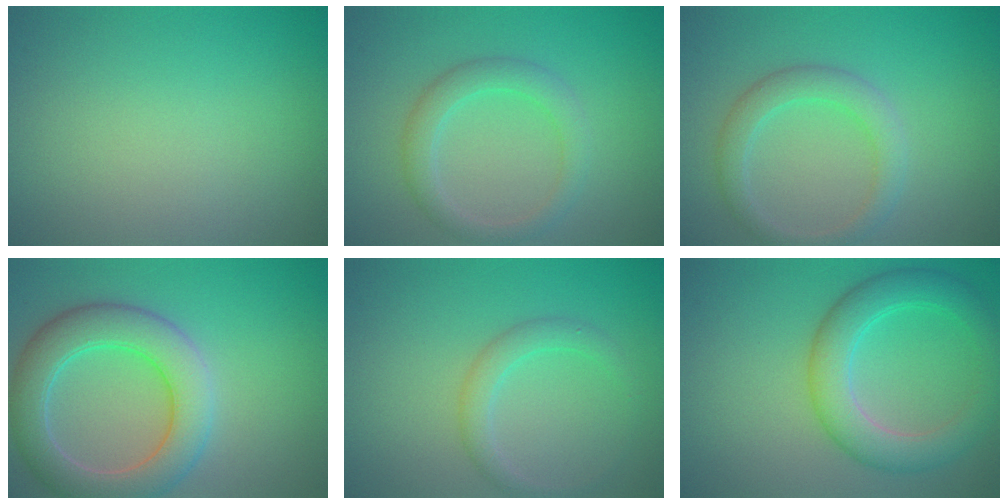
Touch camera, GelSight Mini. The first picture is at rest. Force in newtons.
{"total": 2.8, "press": 2.8, "slide": 0.2}
{"total": 2.9, "press": 2.9, "slide": 0.3}
{"total": 6.5, "press": 6.5, "slide": 0.3}
{"total": 2.1, "press": 2.1, "slide": 0.1}
{"total": 5.2, "press": 5.2, "slide": 0.4}